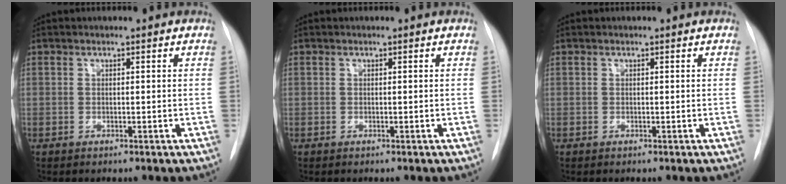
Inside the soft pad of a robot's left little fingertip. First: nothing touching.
{"total": 0.0}
{"total": 0.0}